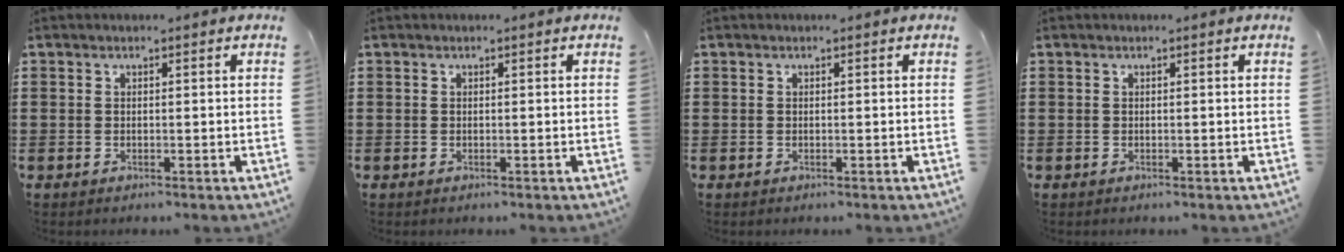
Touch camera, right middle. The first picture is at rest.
{"total": 0.0}
{"total": 0.0}
{"total": 0.0}